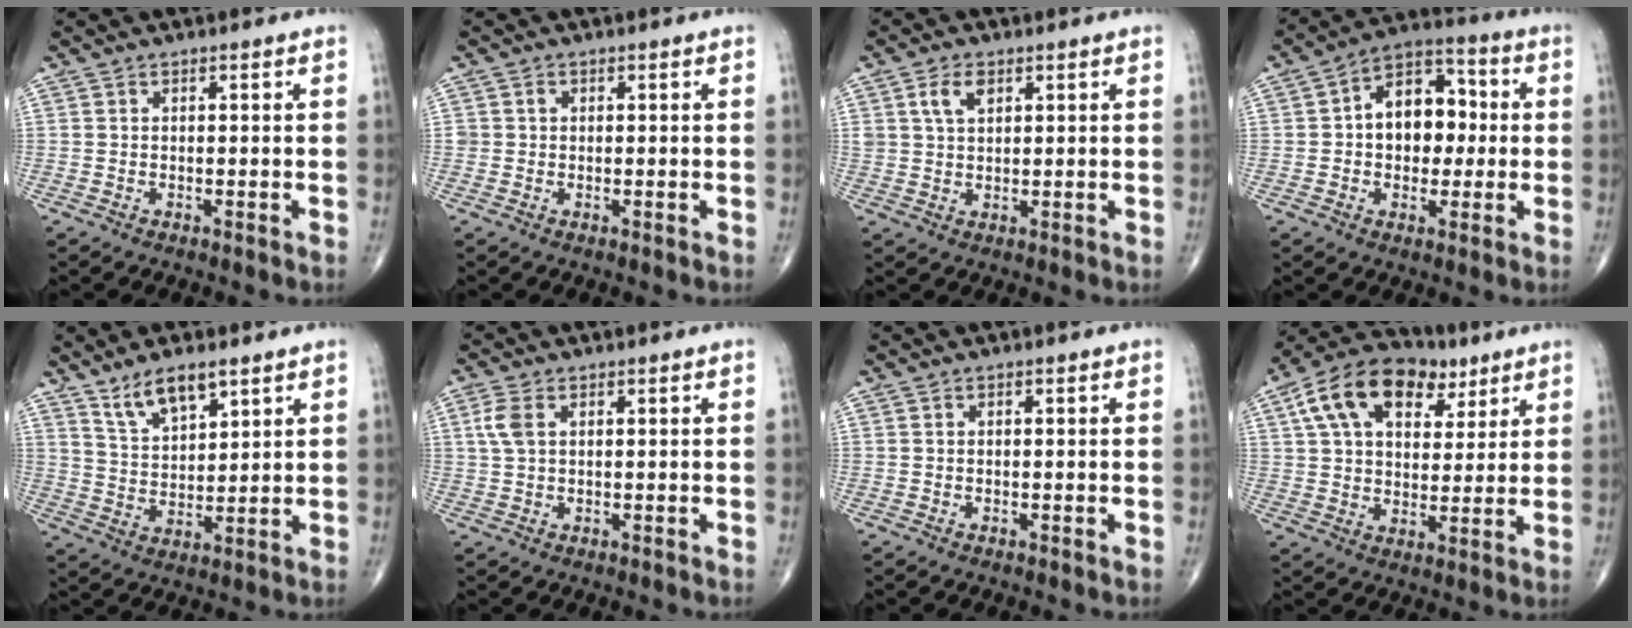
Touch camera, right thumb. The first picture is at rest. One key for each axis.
{"total": 1.1, "fx": 0.2, "fy": 1.0, "fz": 0.4, "tx": 0.001, "ty": 0.003, "tz": 0.002}
{"total": 4.3, "fx": 1.9, "fy": 2.6, "fz": 2.9, "tx": -0.049, "ty": -0.004, "tz": 0.038}
{"total": 12.7, "fx": 0.6, "fy": 8.8, "fz": 9.1, "tx": -0.093, "ty": 0.028, "tz": 0.001}
{"total": 8.2, "fx": 5.6, "fy": 3.0, "fz": 5.1, "tx": -0.079, "ty": -0.034, "tz": 0.109}
{"total": 3.9, "fx": 1.2, "fy": 2.2, "fz": 3.0, "tx": -0.075, "ty": 0.008, "tz": 0.023}
{"total": 0.0}
{"total": 17.8, "fx": 8.0, "fy": 10.9, "fz": 11.5, "tx": -0.170, "ty": 0.001, "tz": 0.131}